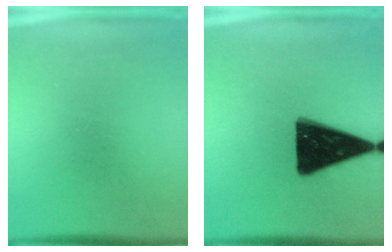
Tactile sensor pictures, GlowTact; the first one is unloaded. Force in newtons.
{"total": 17.4}